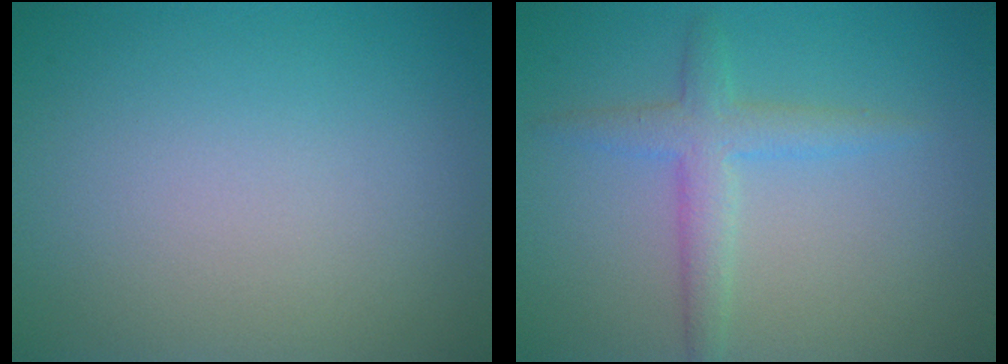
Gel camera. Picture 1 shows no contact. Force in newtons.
{"total": 2.7, "press": 2.7, "slide": 0.1}